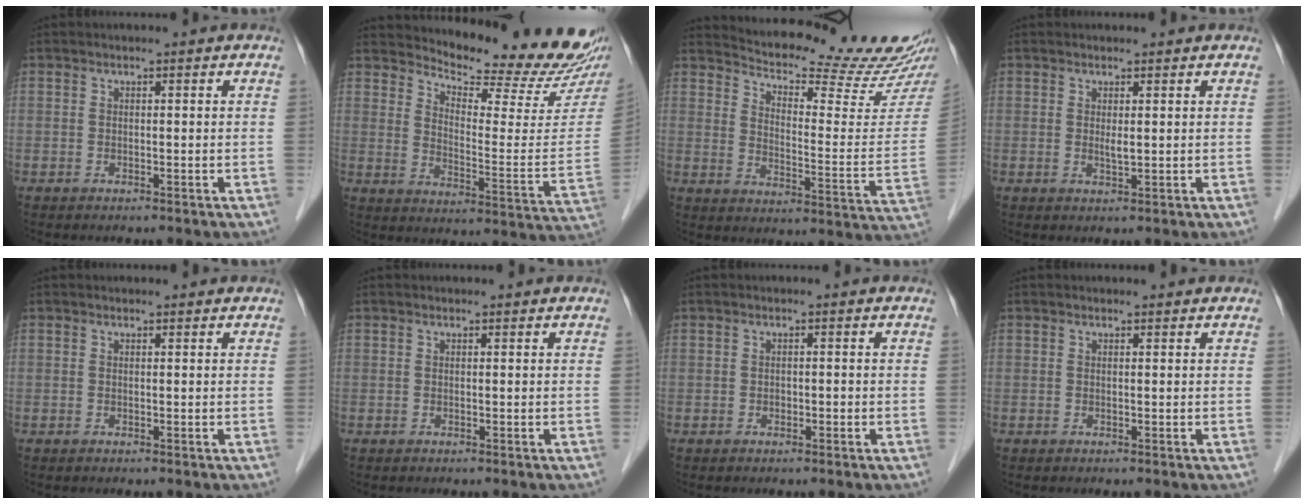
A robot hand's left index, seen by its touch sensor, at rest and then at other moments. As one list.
[{"total": 18.3, "force": [17.4, 1.8, 5.5], "torque": [-0.085, -0.095, 0.214]}, {"total": 21.4, "force": [19.8, 1.9, 7.9], "torque": [-0.119, -0.079, 0.247]}, {"total": 1.2, "force": [0.4, 0.3, 1.1], "torque": [-0.024, -0.004, 0.008]}, {"total": 0.9, "force": [0.9, 0.2, 0.0], "torque": [-0.008, 0.006, 0.009]}, {"total": 0.6, "force": [0.6, 0.1, 0.0], "torque": [-0.005, 0.004, 0.004]}, {"total": 0.6, "force": [-0.2, 0.4, 0.3], "torque": [-0.003, 0.003, -0.005]}, {"total": 1.1, "force": [1.1, 0.2, 0.0], "torque": [-0.011, 0.007, 0.011]}]